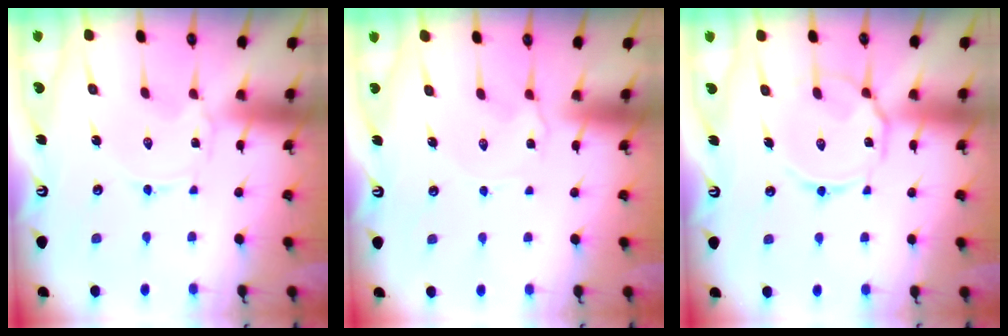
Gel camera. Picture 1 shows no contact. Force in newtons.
{"total": 2.3, "press": 2.2, "slide": 0.4}
{"total": 11.4, "press": 11.4, "slide": 1.0}